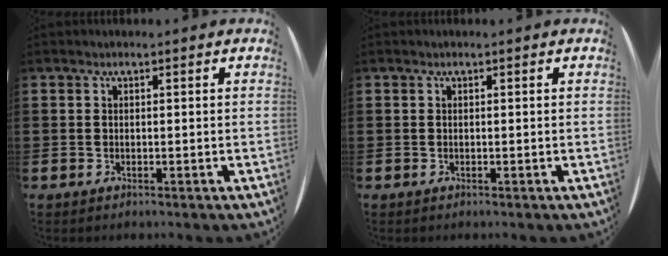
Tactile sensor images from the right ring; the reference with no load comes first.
{"total": 0.0}